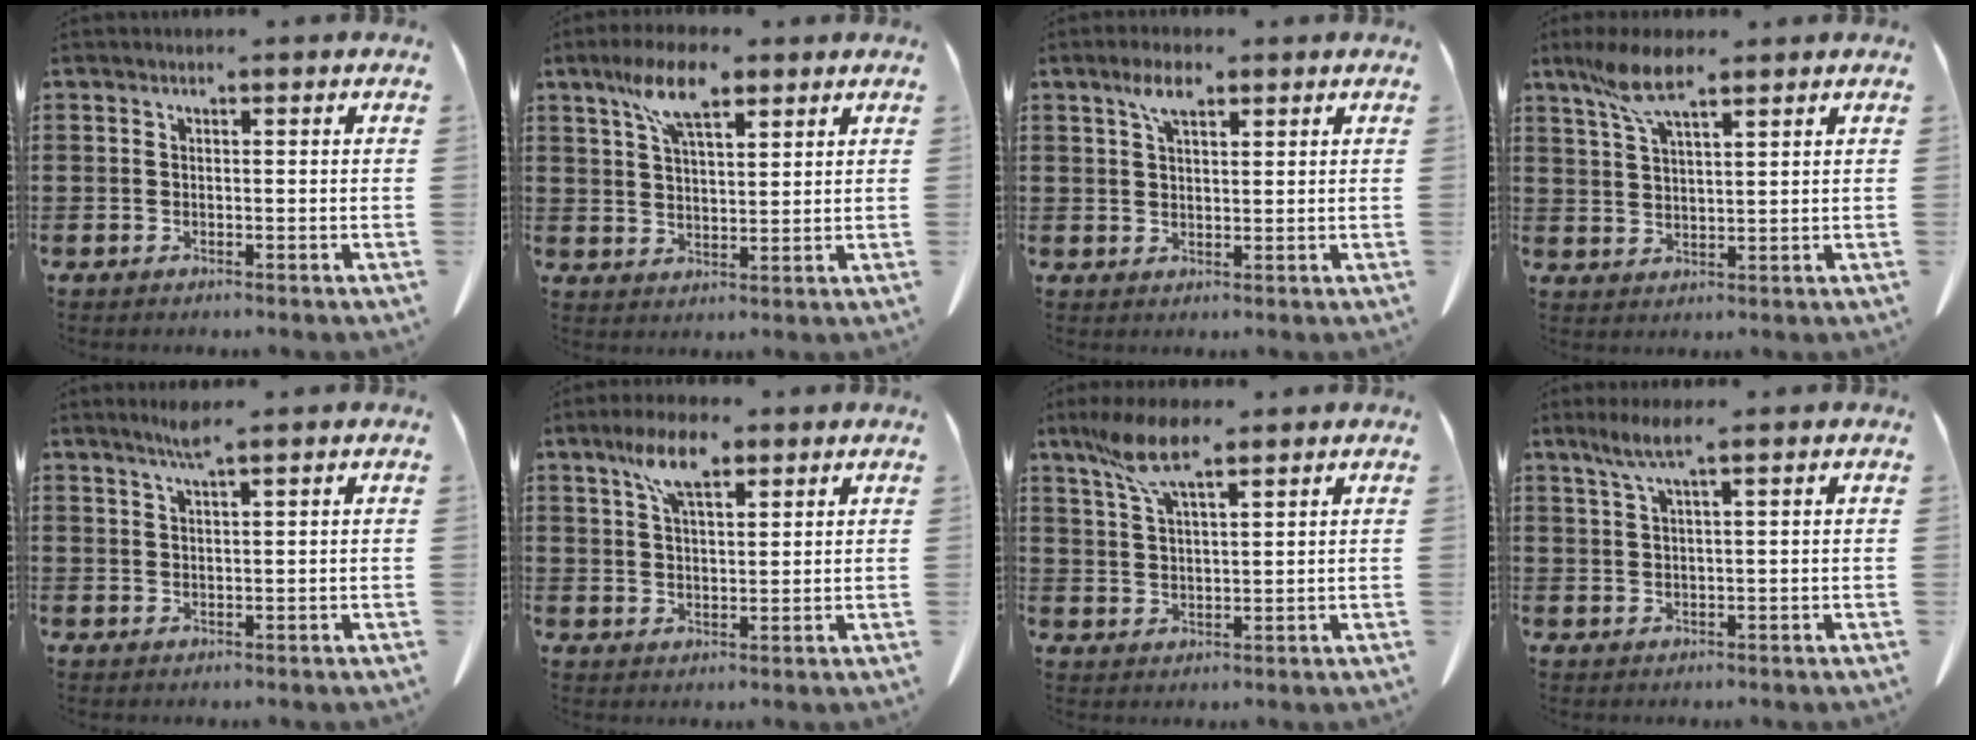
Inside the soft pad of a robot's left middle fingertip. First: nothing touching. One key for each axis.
{"total": 8.7, "fx": 5.6, "fy": 3.0, "fz": 6.0, "tx": -0.131, "ty": 0.001, "tz": 0.101}
{"total": 4.4, "fx": 2.6, "fy": 1.6, "fz": 3.1, "tx": -0.069, "ty": 0.006, "tz": 0.046}
{"total": 7.0, "fx": 4.7, "fy": 1.6, "fz": 4.9, "tx": -0.108, "ty": -0.002, "tz": 0.085}
{"total": 3.0, "fx": 2.3, "fy": 0.0, "fz": 2.0, "tx": -0.043, "ty": 0.000, "tz": 0.041}
{"total": 7.5, "fx": 4.6, "fy": 2.7, "fz": 5.3, "tx": -0.115, "ty": 0.003, "tz": 0.083}
{"total": 7.8, "fx": 5.2, "fy": 1.9, "fz": 5.5, "tx": -0.119, "ty": -0.003, "tz": 0.095}
{"total": 4.1, "fx": 2.4, "fy": 0.1, "fz": 3.4, "tx": -0.071, "ty": -0.001, "tz": 0.043}